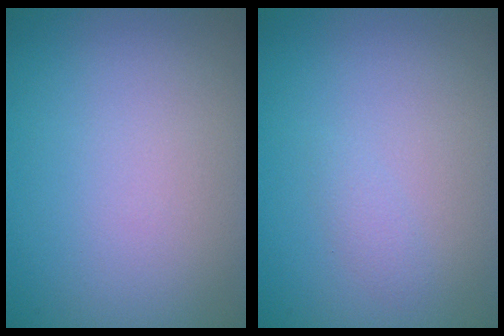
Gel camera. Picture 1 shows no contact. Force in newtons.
{"total": 0.7, "press": 0.7, "slide": 0.0}